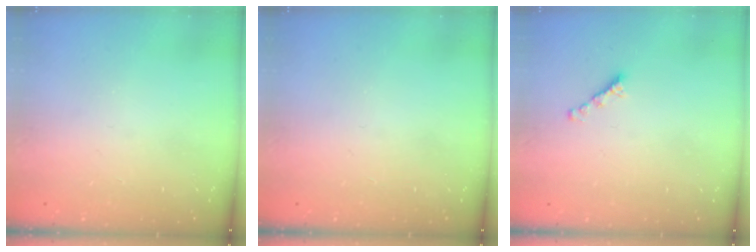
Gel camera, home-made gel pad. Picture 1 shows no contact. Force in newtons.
{"total": 0.0}
{"total": 2.7, "press": 2.6, "slide": 0.8}